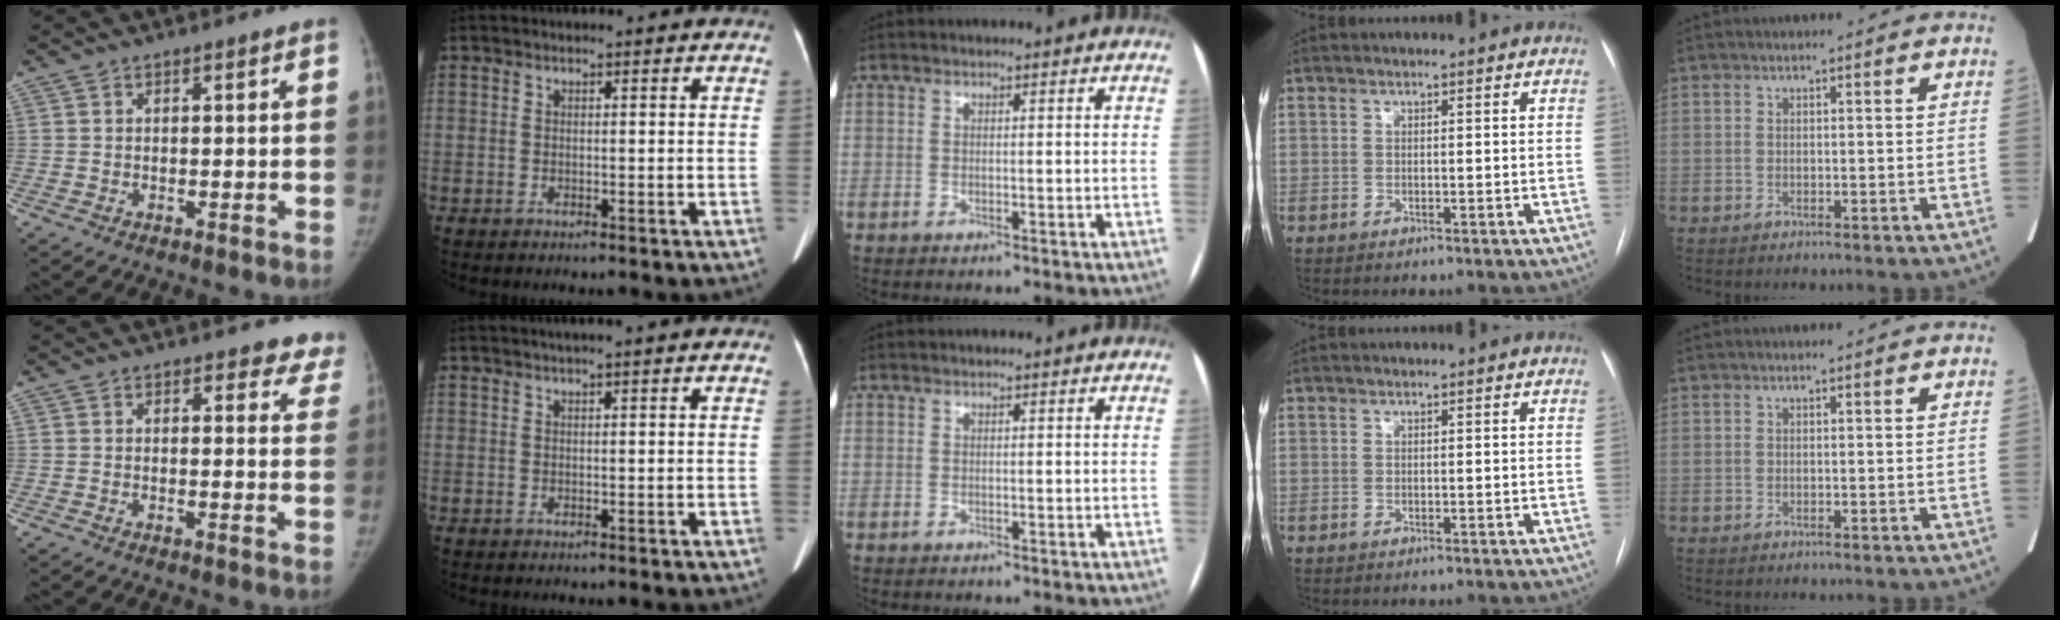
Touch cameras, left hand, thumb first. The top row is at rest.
{"thumb": {"total": 6.8, "force": [6.2, 2.9, 0.6], "torque": [0.051, -0.027, 0.039]}, "index": {"total": 2.0, "force": [1.3, -0.1, 1.6], "torque": [-0.028, 0.018, 0.020]}}